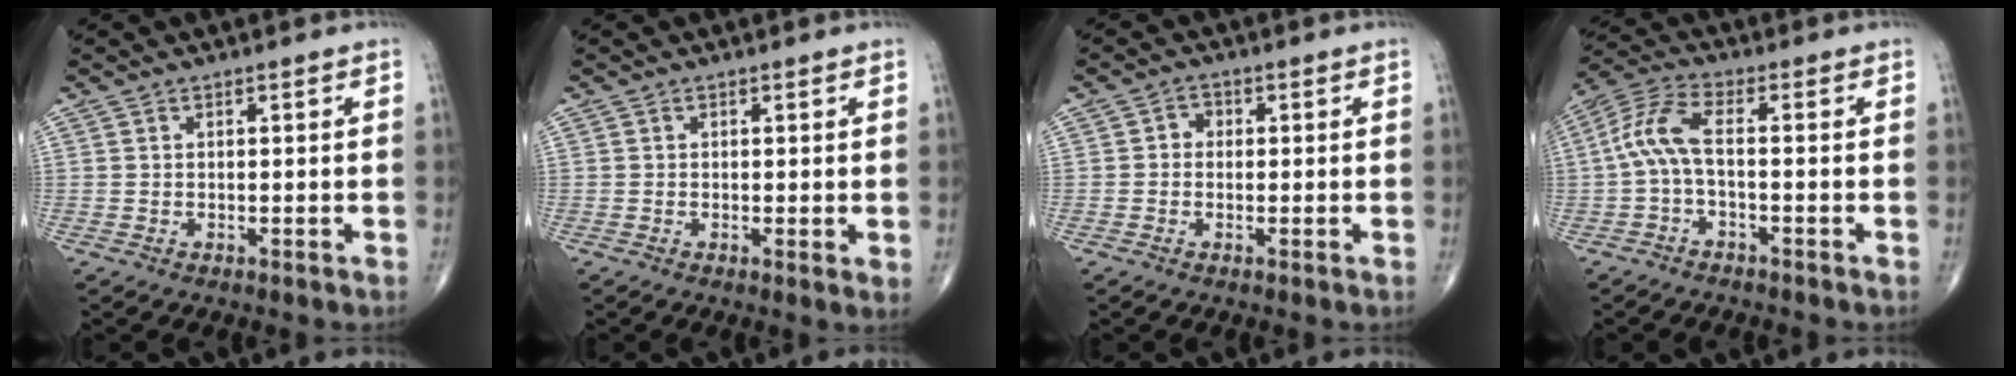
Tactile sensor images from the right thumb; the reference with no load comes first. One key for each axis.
{"total": 1.5, "fx": 0.1, "fy": 0.4, "fz": 1.5, "tx": -0.024, "ty": -0.007, "tz": -0.003}
{"total": 2.1, "fx": -0.1, "fy": 1.9, "fz": 1.0, "tx": -0.001, "ty": 0.007, "tz": -0.008}
{"total": 8.0, "fx": -0.9, "fy": 3.0, "fz": 7.3, "tx": -0.172, "ty": 0.034, "tz": -0.026}